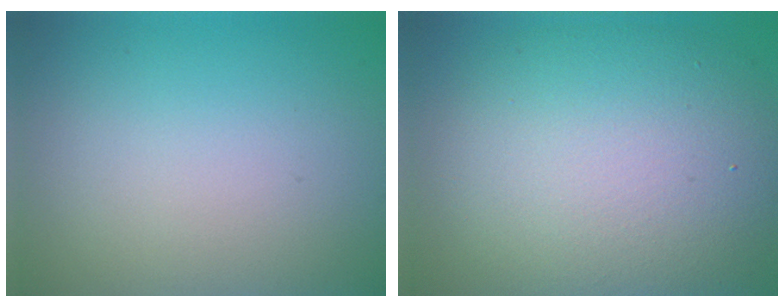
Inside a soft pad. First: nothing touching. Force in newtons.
{"total": 11.1, "press": 11.0, "slide": 1.2}